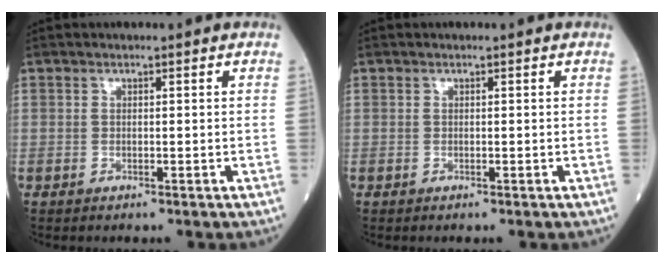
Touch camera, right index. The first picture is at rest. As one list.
[{"total": 0.0}]